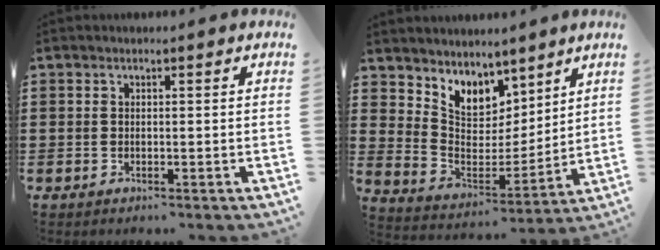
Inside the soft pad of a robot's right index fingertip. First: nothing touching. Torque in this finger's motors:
{"motor_torque": [0.73, 0.77, 0.22, 0.09]}